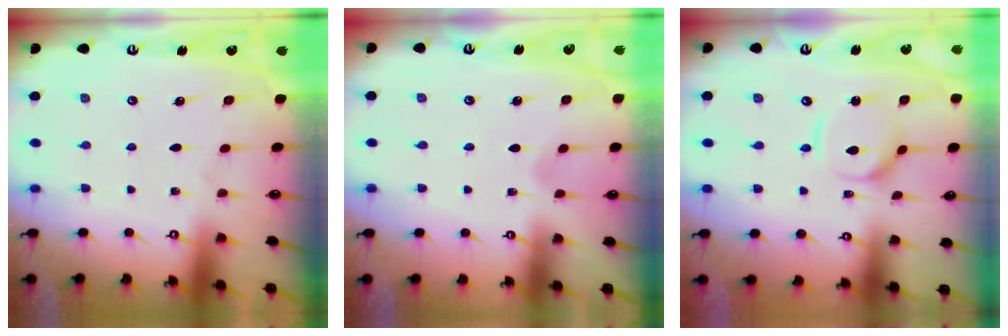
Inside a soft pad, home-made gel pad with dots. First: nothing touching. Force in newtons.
{"total": 0.9, "press": 0.9, "slide": 0.2}
{"total": 8.6, "press": 8.5, "slide": 0.7}